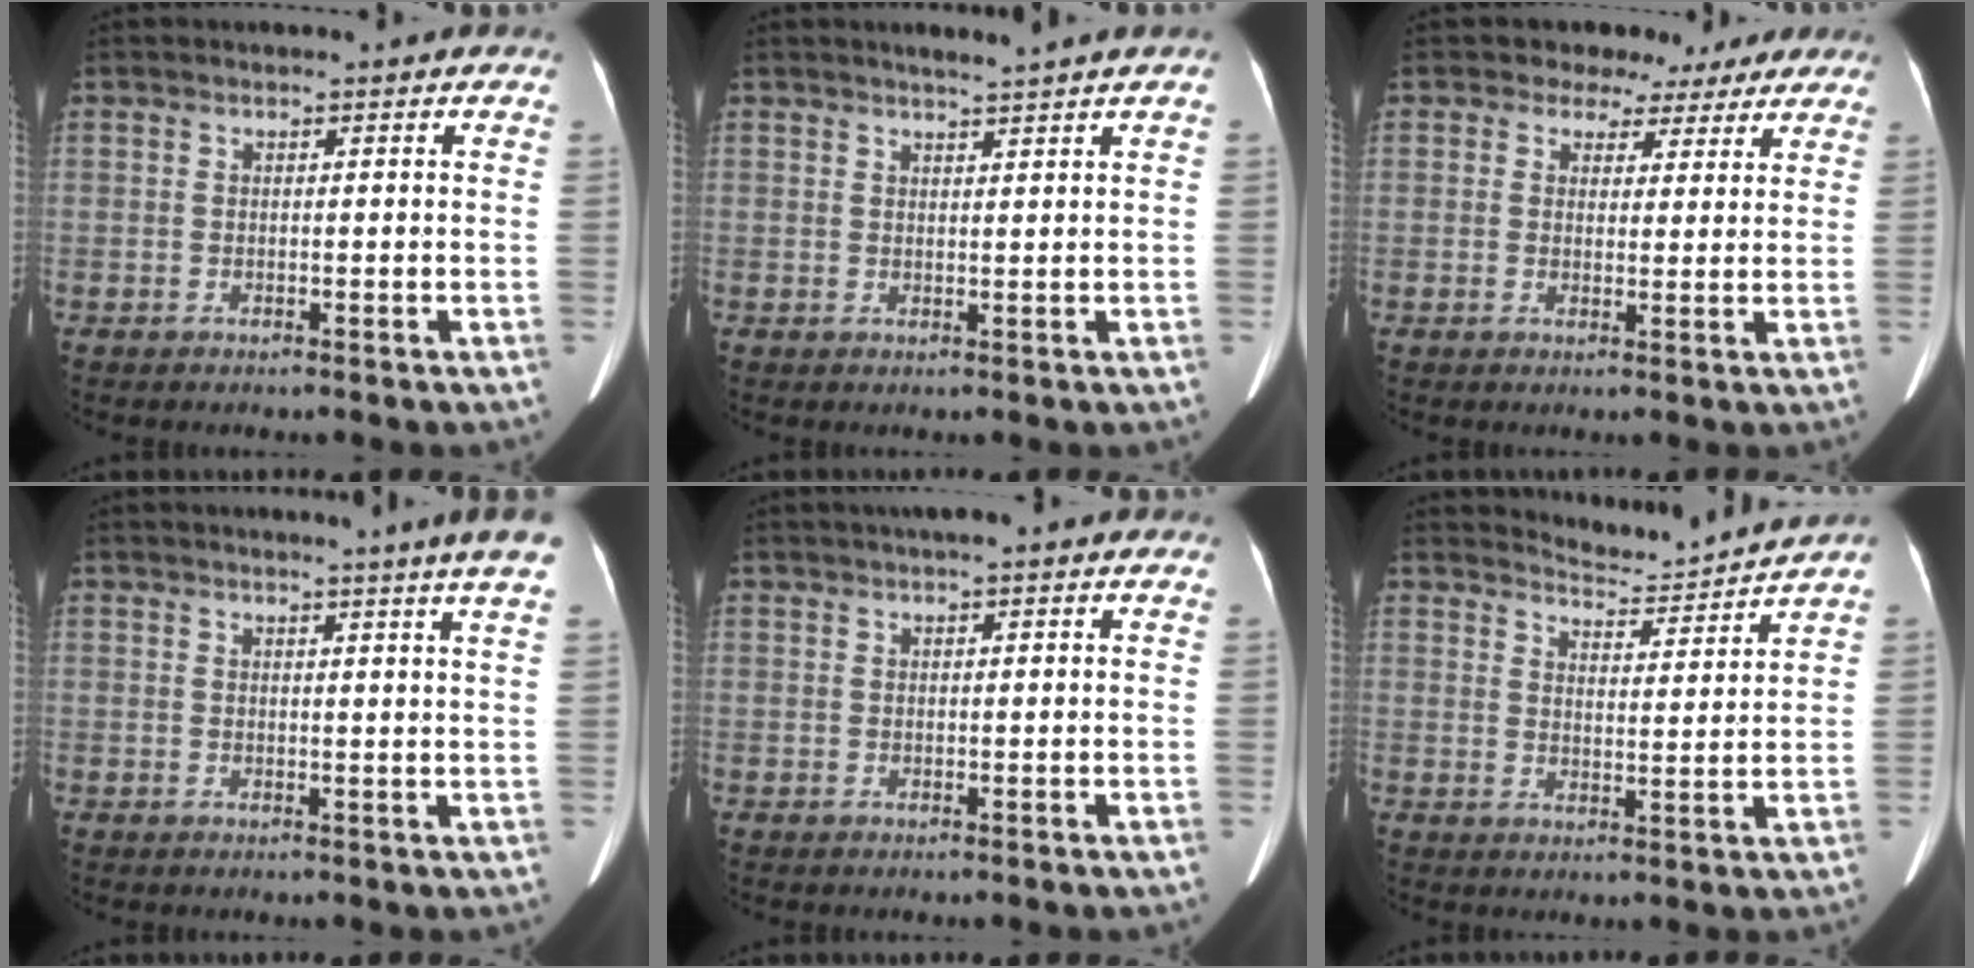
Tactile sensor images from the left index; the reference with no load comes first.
{"total": 2.4, "force": [2.0, -0.8, 1.1], "torque": [-0.011, 0.000, 0.031]}
{"total": 6.1, "force": [4.7, 3.9, 0.6], "torque": [0.001, 0.010, 0.044]}
{"total": 5.6, "force": [4.2, -1.3, 3.4], "torque": [-0.042, -0.004, 0.037]}
{"total": 3.0, "force": [2.1, 0.1, 2.2], "torque": [-0.033, 0.025, 0.032]}
{"total": 5.3, "force": [5.1, -1.3, -1.0], "torque": [-0.001, -0.021, 0.081]}